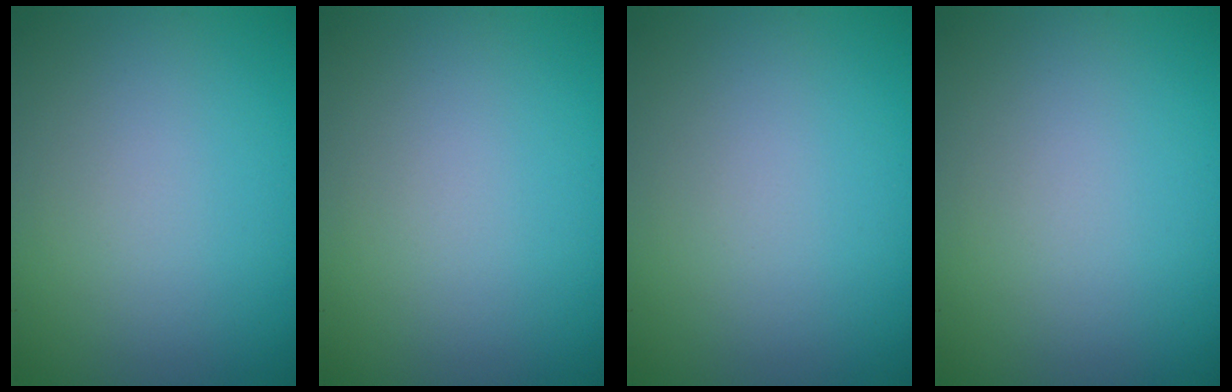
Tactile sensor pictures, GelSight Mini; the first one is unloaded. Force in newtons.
{"total": 0.0}
{"total": 0.0}
{"total": 0.0}